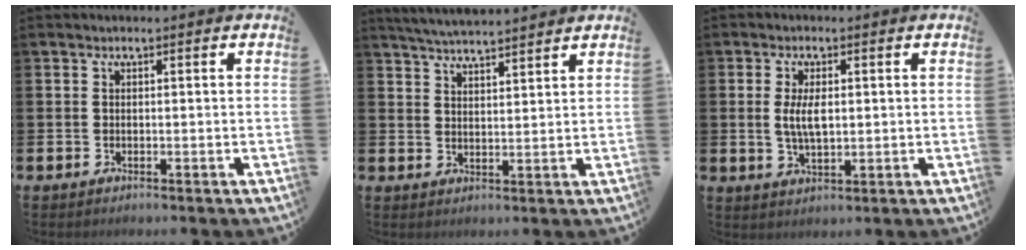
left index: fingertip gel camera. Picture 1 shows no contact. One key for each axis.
{"total": 4.5, "fx": 4.4, "fy": -0.1, "fz": 0.6, "tx": -0.028, "ty": -0.020, "tz": 0.081}
{"total": 4.3, "fx": 0.8, "fy": 1.9, "fz": 3.8, "tx": -0.064, "ty": 0.002, "tz": 0.009}